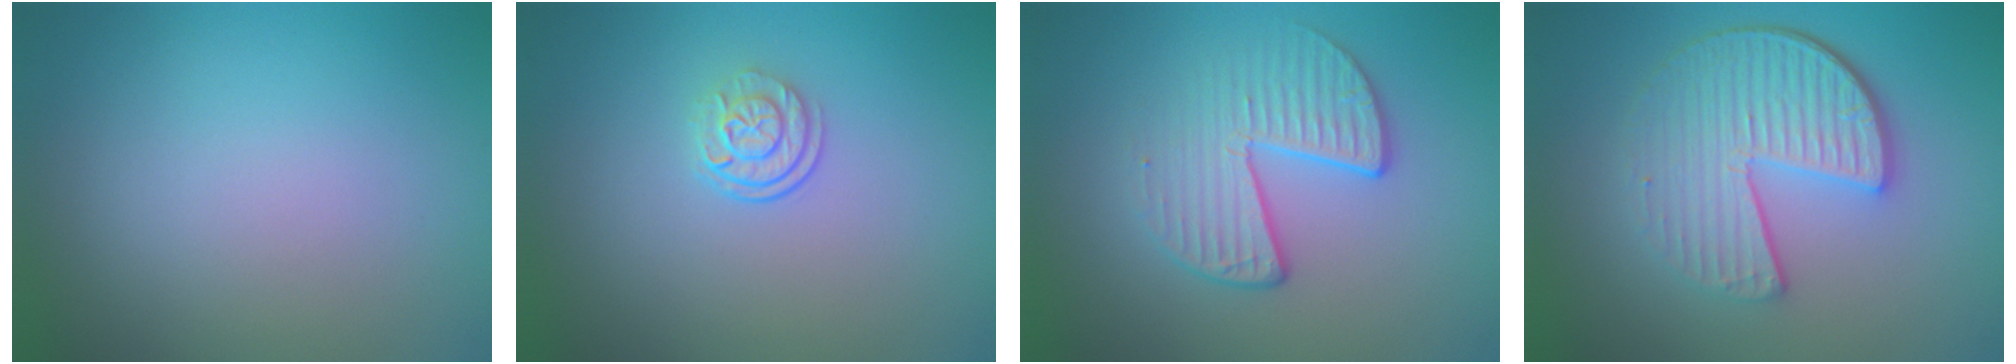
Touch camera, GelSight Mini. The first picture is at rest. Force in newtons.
{"total": 2.4, "press": 1.7, "slide": 1.6}
{"total": 3.4, "press": 2.9, "slide": 1.8}
{"total": 5.9, "press": 4.3, "slide": 4.1}